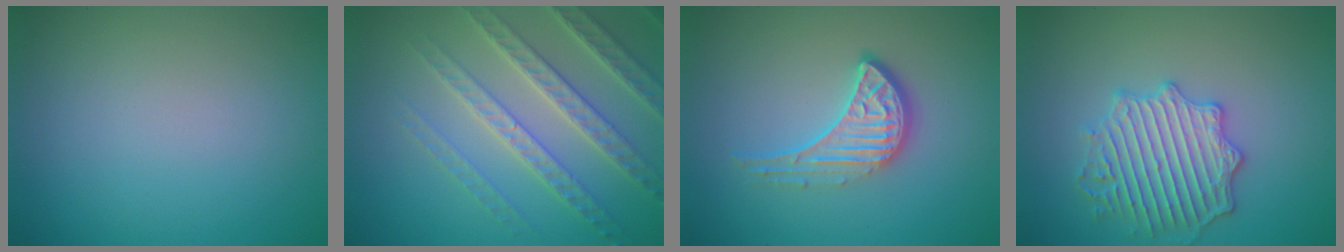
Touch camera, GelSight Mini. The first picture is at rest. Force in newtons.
{"total": 5.8, "press": 4.8, "slide": 3.3}
{"total": 3.9, "press": 3.1, "slide": 2.3}
{"total": 4.2, "press": 4.1, "slide": 1.0}